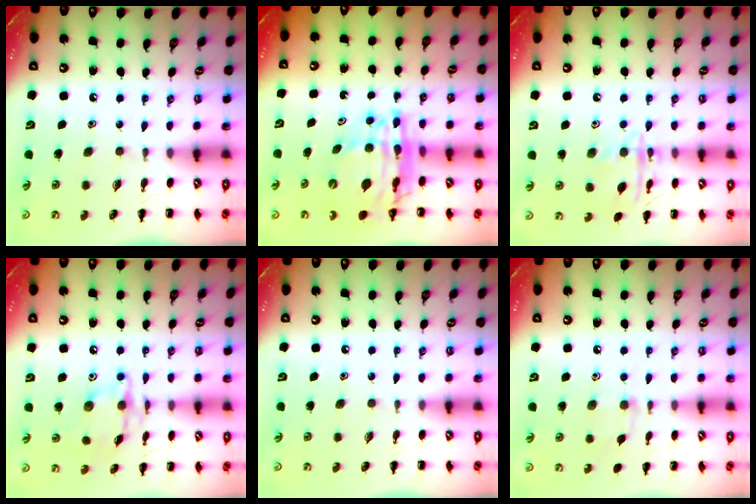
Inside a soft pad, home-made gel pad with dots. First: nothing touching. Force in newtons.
{"total": 16.8, "press": 16.2, "slide": 4.5}
{"total": 11.3, "press": 11.3, "slide": 0.9}
{"total": 11.6, "press": 11.6, "slide": 0.5}
{"total": 0.0}
{"total": 6.5, "press": 6.2, "slide": 2.0}